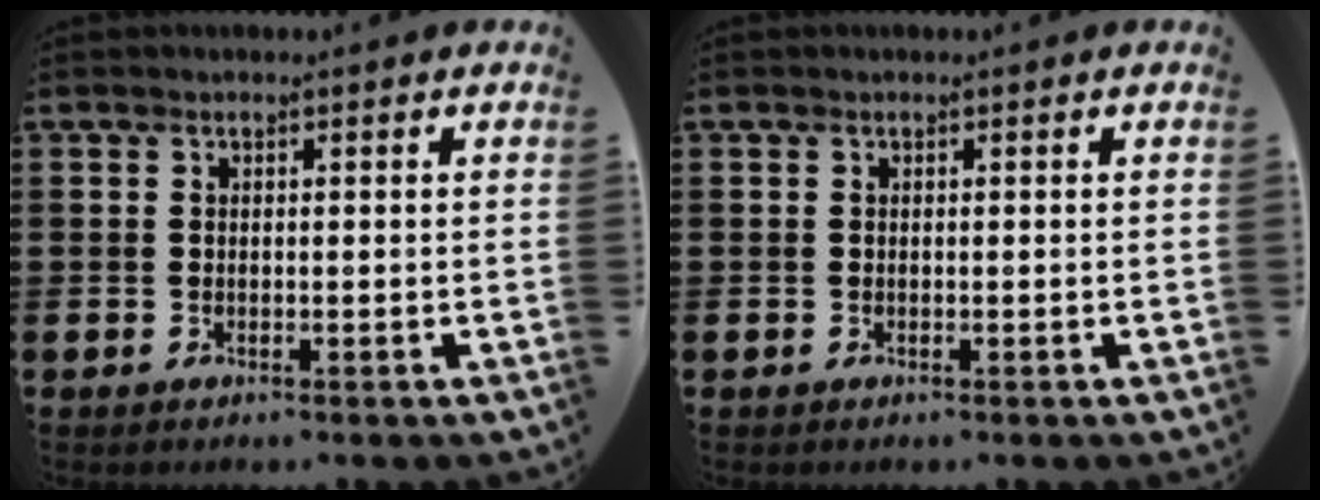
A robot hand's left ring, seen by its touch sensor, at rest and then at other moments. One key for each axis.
{"total": 0.0}